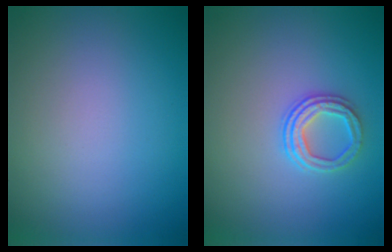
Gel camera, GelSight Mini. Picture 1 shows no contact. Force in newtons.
{"total": 2.7, "press": 2.4, "slide": 1.2}